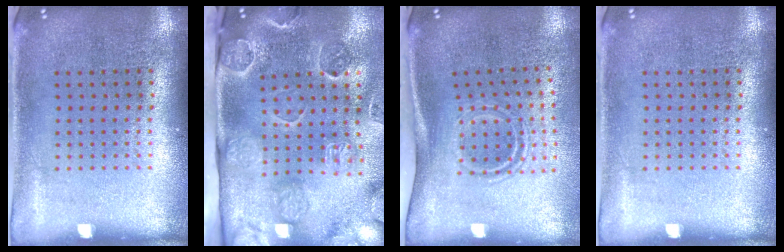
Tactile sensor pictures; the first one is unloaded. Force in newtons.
{"total": 3.4, "press": 3.2, "slide": 1.1}
{"total": 1.9, "press": 1.1, "slide": 1.5}
{"total": 0.0}